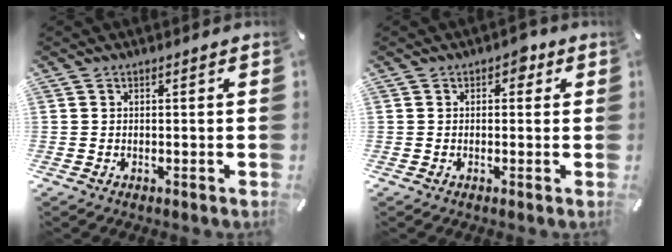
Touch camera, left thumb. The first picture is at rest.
{"total": 2.7, "force": [0.8, 2.1, 1.7], "torque": [-0.012, 0.000, 0.005]}